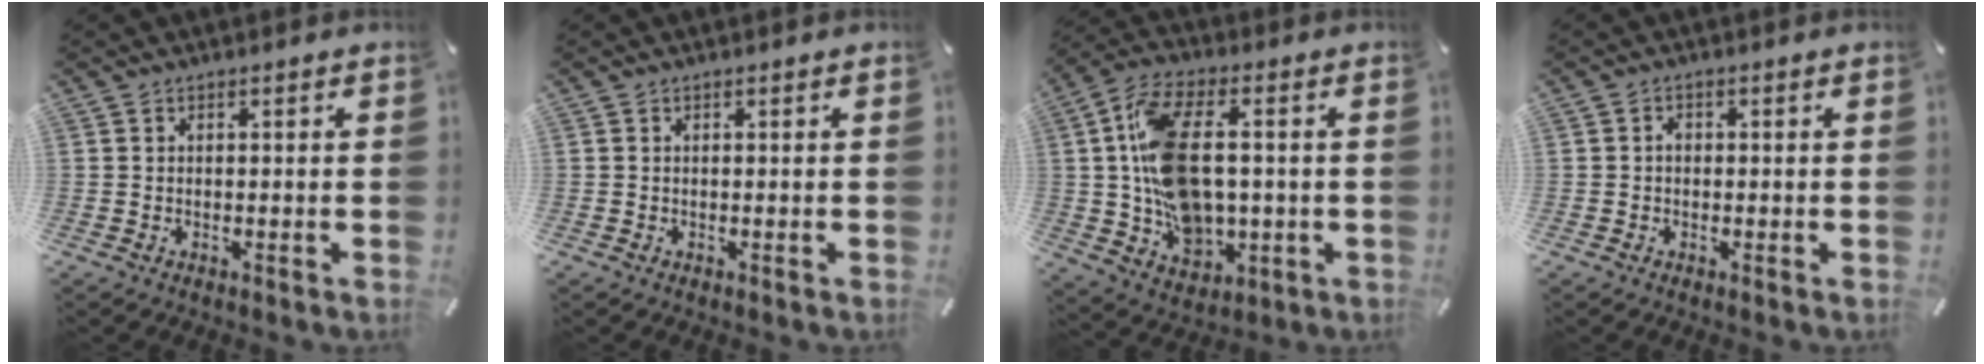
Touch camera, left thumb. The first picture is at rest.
{"total": 0.0}
{"total": 15.4, "force": [0.4, 10.2, 11.6], "torque": [-0.237, 0.013, 0.016]}
{"total": 1.3, "force": [-0.2, 1.1, 0.7], "torque": [-0.015, 0.005, -0.005]}